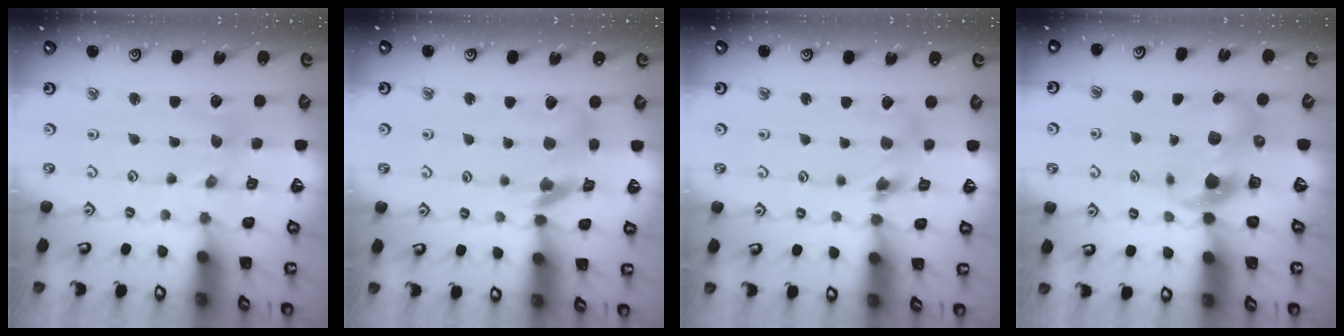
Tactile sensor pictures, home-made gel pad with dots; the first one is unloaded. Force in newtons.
{"total": 11.4, "press": 11.3, "slide": 1.6}
{"total": 5.9, "press": 5.9, "slide": 0.5}
{"total": 7.6, "press": 7.5, "slide": 1.1}